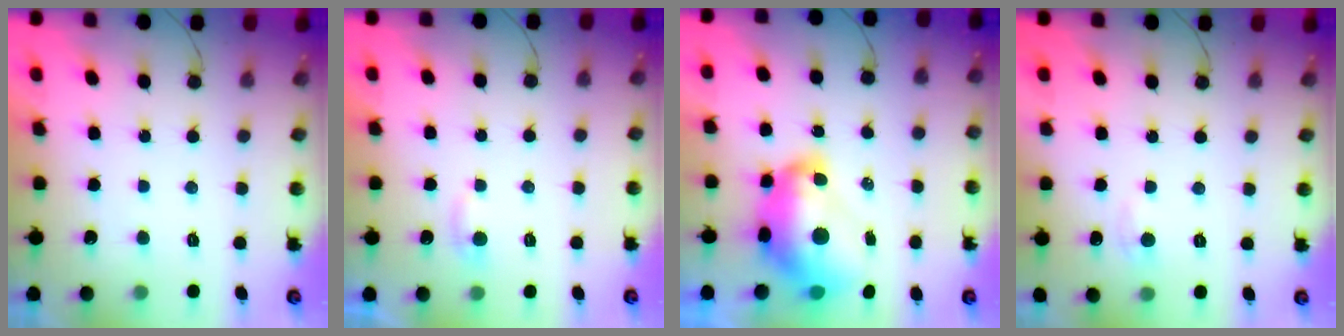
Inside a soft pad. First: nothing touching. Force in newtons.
{"total": 2.8, "press": 2.8, "slide": 0.4}
{"total": 14.1, "press": 14.0, "slide": 1.4}
{"total": 2.5, "press": 2.4, "slide": 0.4}